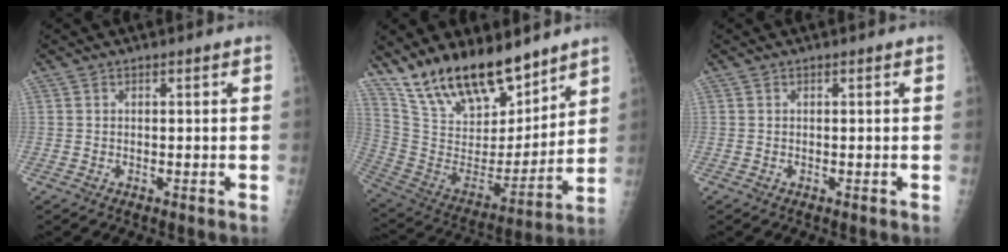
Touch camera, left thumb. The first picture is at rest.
{"total": 21.4, "force": [16.5, 8.6, 10.5], "torque": [-0.152, -0.087, 0.301]}
{"total": 0.0}